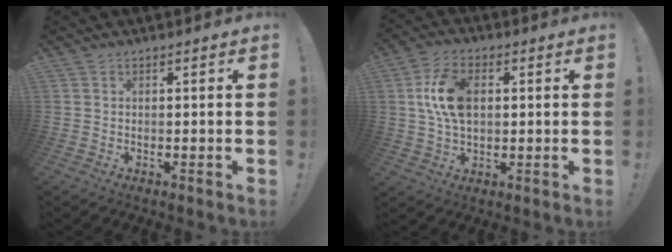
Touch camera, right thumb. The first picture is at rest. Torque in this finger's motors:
{"motor_torque": [1.55, 1.63, 0.94, 0.12, 0.09]}